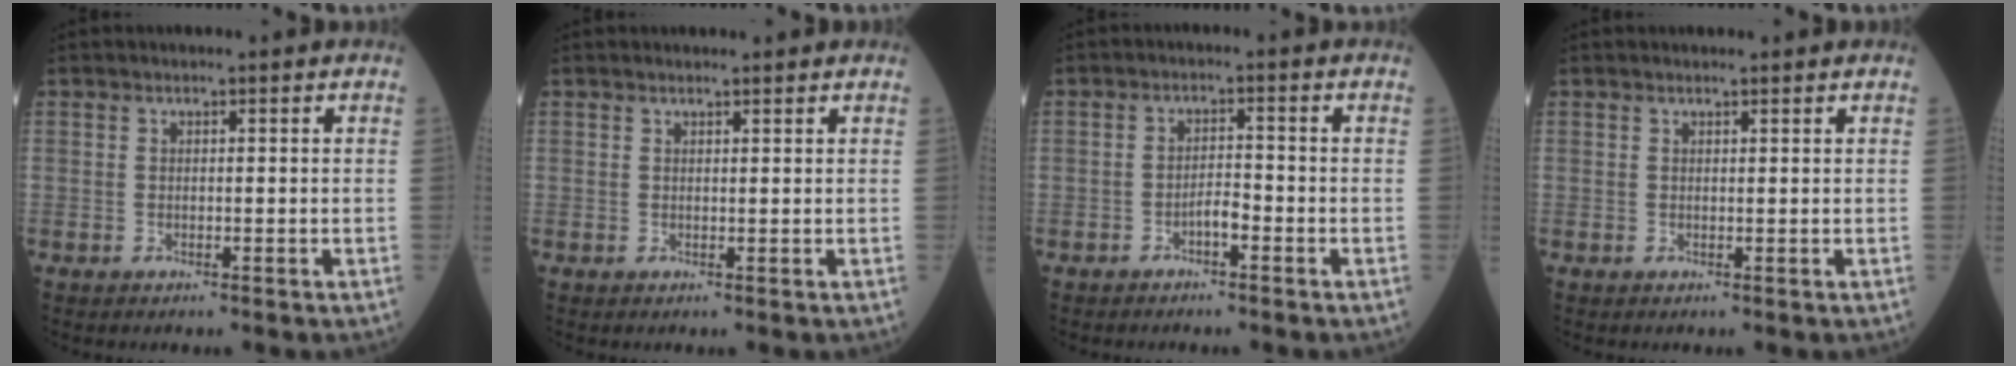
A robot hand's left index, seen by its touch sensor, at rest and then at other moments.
{"total": 1.9, "force": [1.9, 0.1, 0.5], "torque": [-0.010, 0.011, 0.025]}
{"total": 2.2, "force": [-1.4, 0.4, 1.6], "torque": [-0.025, 0.004, -0.026]}
{"total": 1.4, "force": [1.4, 0.0, 0.4], "torque": [-0.009, 0.010, 0.020]}